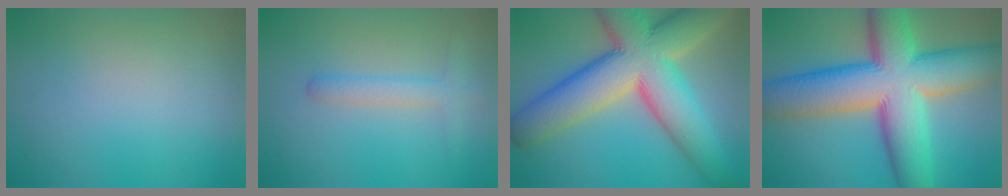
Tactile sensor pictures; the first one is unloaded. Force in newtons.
{"total": 2.2, "press": 2.2, "slide": 0.1}
{"total": 14.2, "press": 14.1, "slide": 1.1}
{"total": 15.9, "press": 15.8, "slide": 0.5}